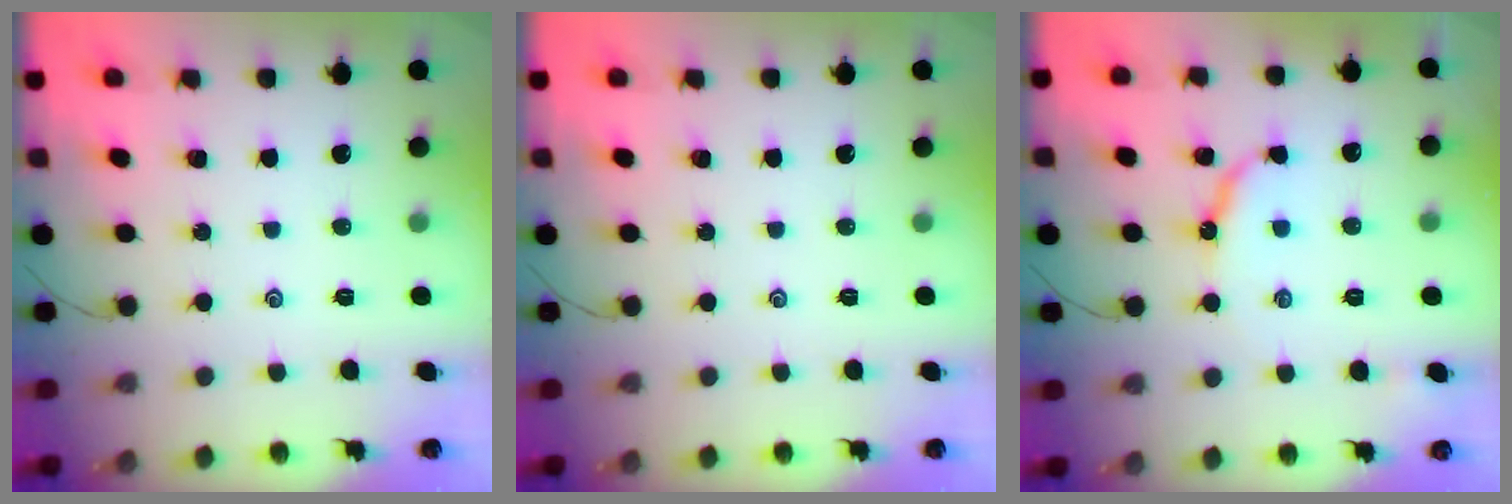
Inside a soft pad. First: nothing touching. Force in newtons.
{"total": 0.0}
{"total": 6.8, "press": 6.8, "slide": 0.7}